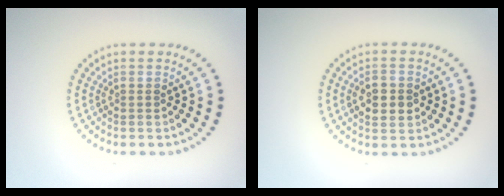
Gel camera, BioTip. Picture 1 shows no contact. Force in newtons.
{"total": 2.9, "press": 2.9, "slide": 0.1}